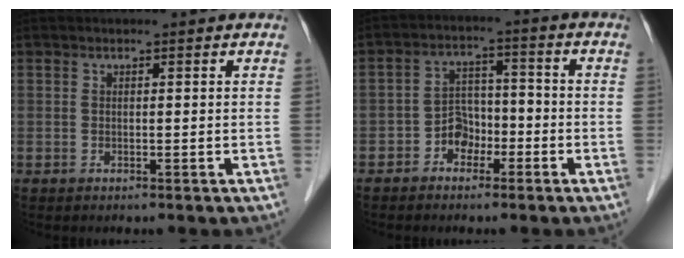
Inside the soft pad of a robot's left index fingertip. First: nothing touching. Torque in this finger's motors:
{"motor_torque": [-0.03, 0.09, 0.04, 0.00]}